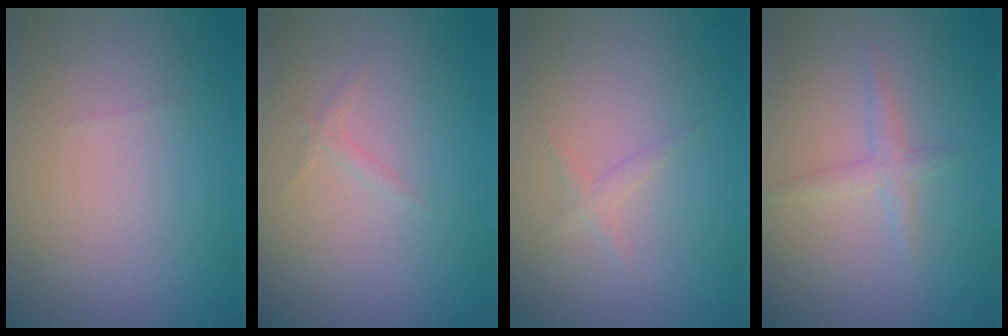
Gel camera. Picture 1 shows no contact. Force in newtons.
{"total": 0.7, "press": 0.7, "slide": 0.0}
{"total": 0.9, "press": 0.9, "slide": 0.0}
{"total": 1.6, "press": 1.6, "slide": 0.1}